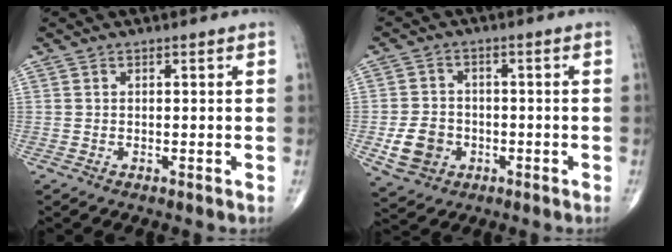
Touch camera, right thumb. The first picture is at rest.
{"total": 7.2, "force": [-2.1, 6.0, 3.4], "torque": [-0.048, 0.011, -0.032]}